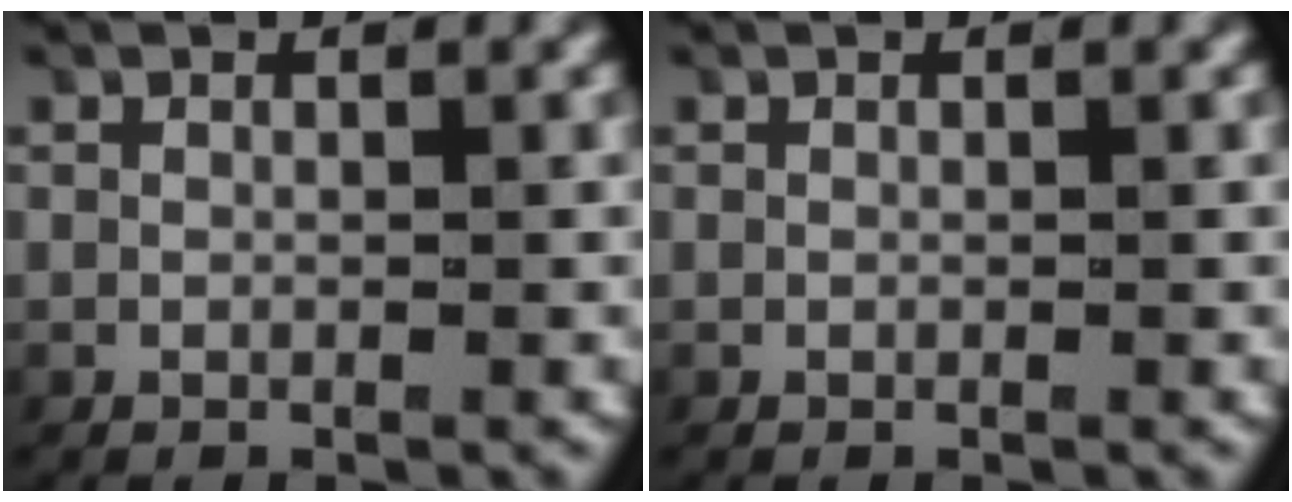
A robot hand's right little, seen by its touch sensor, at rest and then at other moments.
{"total": 0.0}